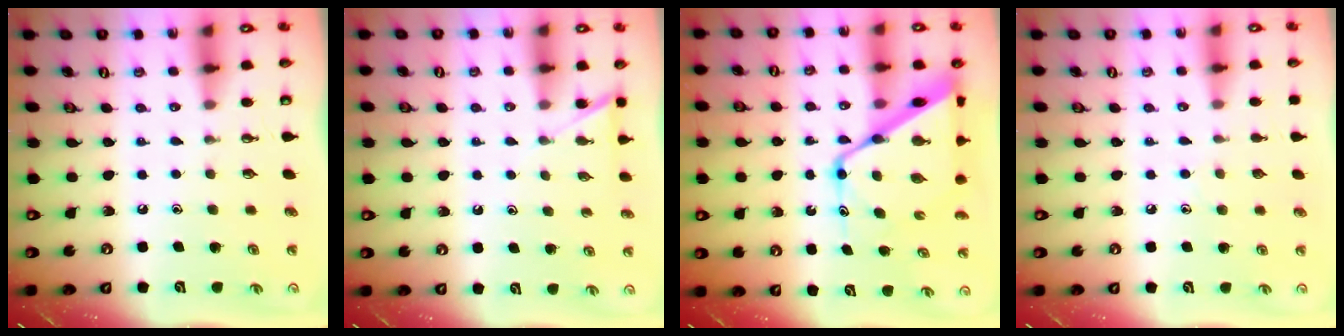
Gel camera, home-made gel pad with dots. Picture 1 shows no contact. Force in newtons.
{"total": 4.1, "press": 4.1, "slide": 0.4}
{"total": 16.5, "press": 16.4, "slide": 1.4}
{"total": 5.7, "press": 5.7, "slide": 0.8}